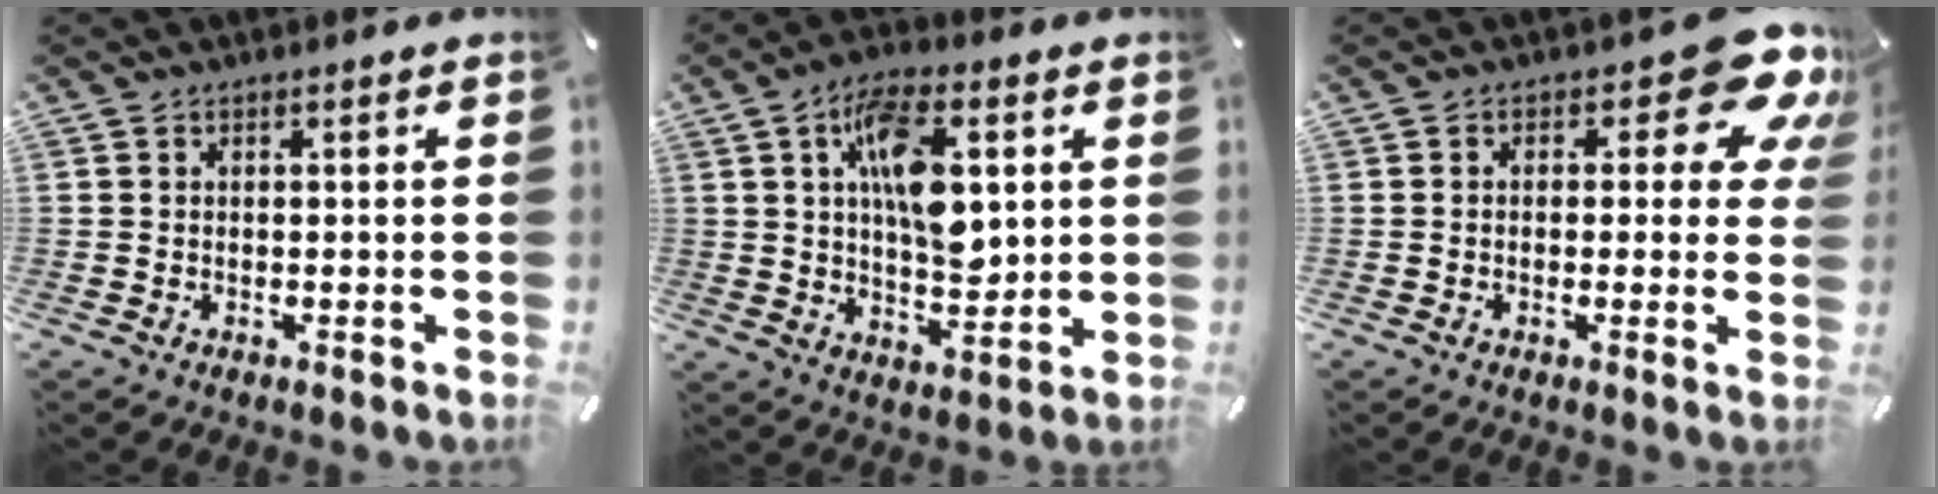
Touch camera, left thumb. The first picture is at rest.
{"total": 14.4, "force": [3.6, 7.8, 11.5], "torque": [-0.183, -0.004, 0.058]}
{"total": 13.1, "force": [6.3, 5.8, 10.0], "torque": [-0.118, -0.043, 0.103]}